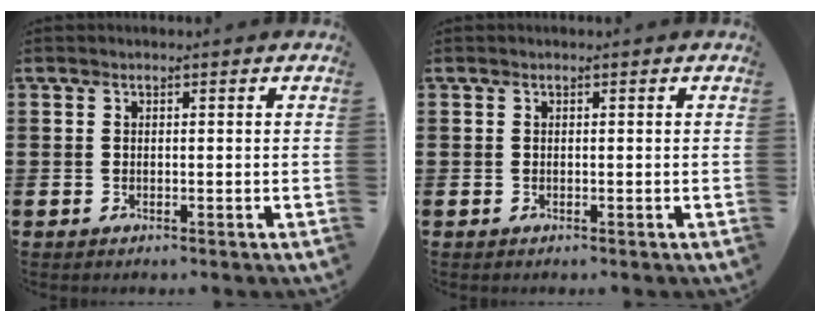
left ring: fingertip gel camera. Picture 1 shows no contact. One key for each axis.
{"total": 0.0}